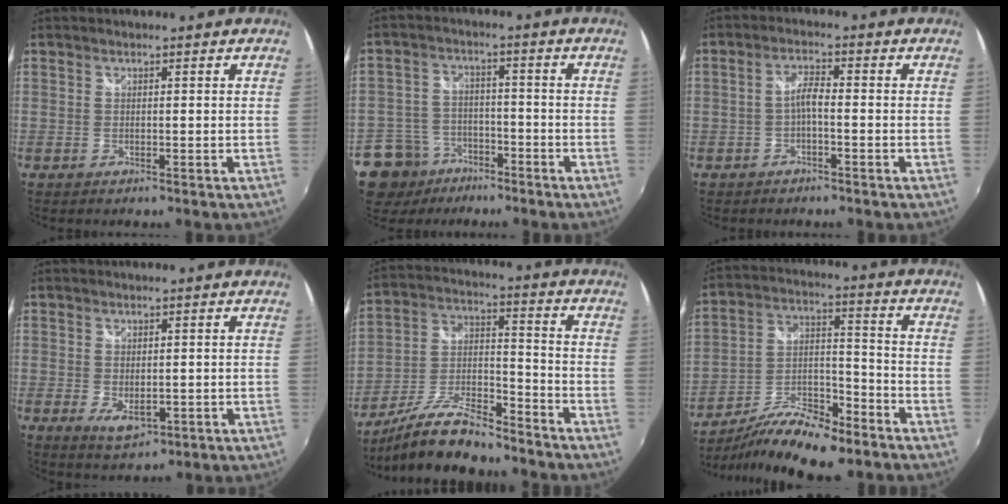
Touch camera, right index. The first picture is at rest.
{"total": 10.7, "force": [-6.5, 8.2, 2.3], "torque": [-0.077, 0.021, -0.099]}
{"total": 2.8, "force": [-1.2, 0.6, 2.5], "torque": [-0.053, 0.008, -0.024]}
{"total": 4.1, "force": [-0.7, 2.4, 3.2], "torque": [-0.055, -0.014, -0.005]}
{"total": 14.4, "force": [-11.8, 4.0, 7.1], "torque": [-0.156, 0.000, -0.215]}
{"total": 15.8, "force": [-12.2, 4.6, 8.8], "torque": [-0.175, -0.008, -0.217]}